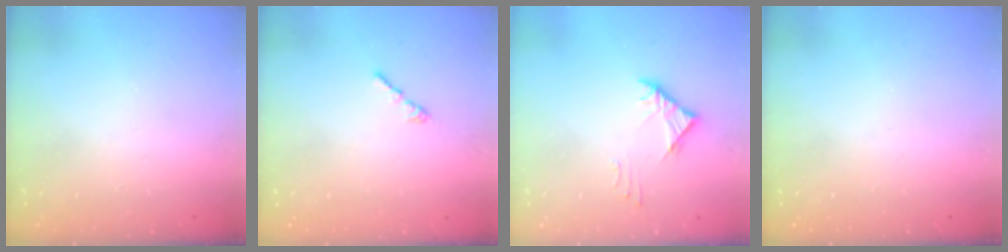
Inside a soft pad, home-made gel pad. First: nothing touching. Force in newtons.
{"total": 1.3, "press": 1.2, "slide": 0.6}
{"total": 3.3, "press": 3.2, "slide": 0.8}
{"total": 0.0}